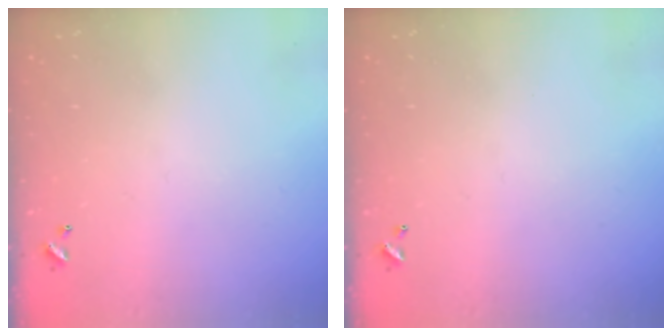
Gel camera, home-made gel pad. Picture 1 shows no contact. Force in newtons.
{"total": 0.0}